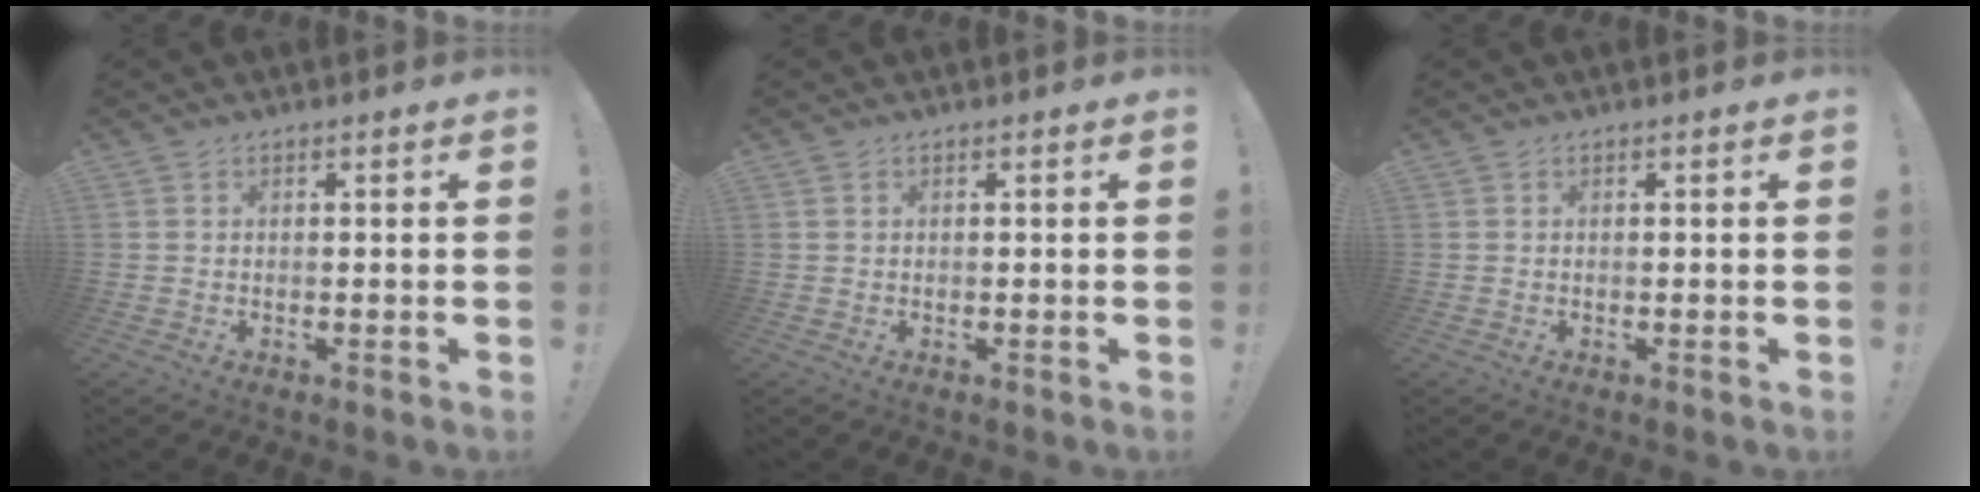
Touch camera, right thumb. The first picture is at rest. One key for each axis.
{"total": 0.0}
{"total": 0.0}